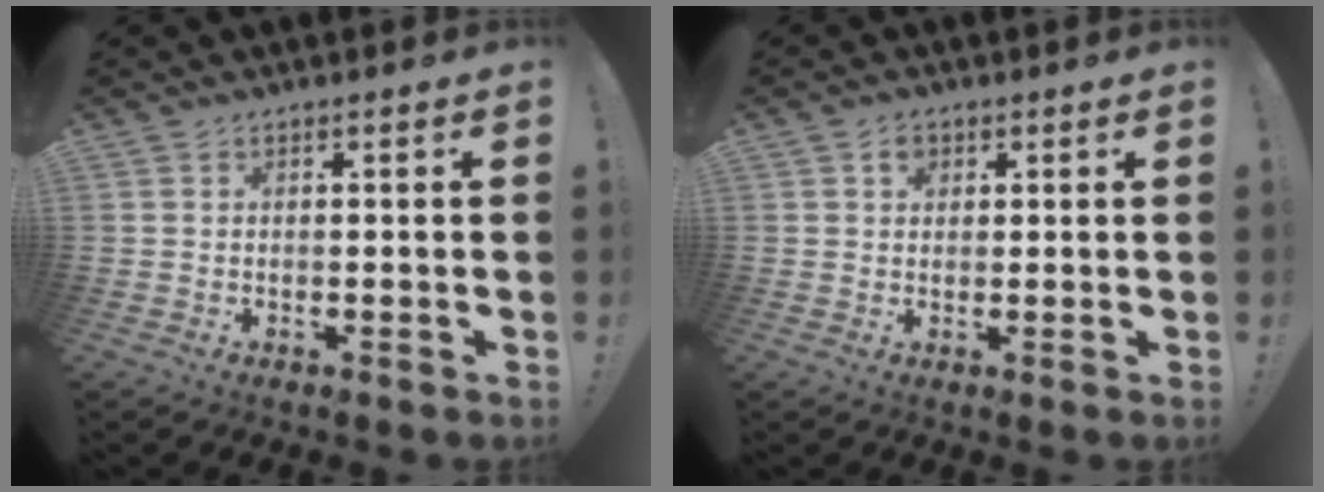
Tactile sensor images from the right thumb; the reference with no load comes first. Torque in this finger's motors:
{"motor_torque": [0.21, 0.49, 0.07, -0.09, 0.00]}